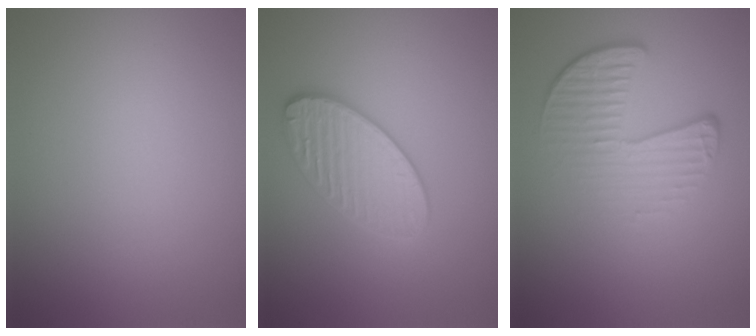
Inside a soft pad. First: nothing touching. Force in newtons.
{"total": 3.5, "press": 3.4, "slide": 0.8}
{"total": 4.4, "press": 2.9, "slide": 3.3}